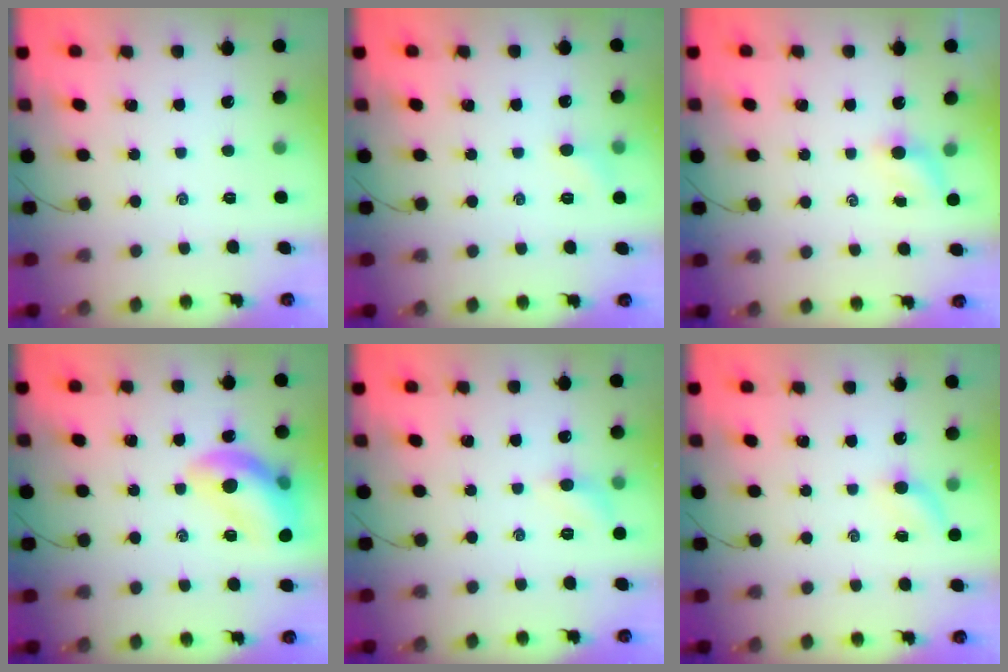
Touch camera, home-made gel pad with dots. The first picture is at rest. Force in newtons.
{"total": 4.2, "press": 4.0, "slide": 1.2}
{"total": 4.0, "press": 3.8, "slide": 1.2}
{"total": 16.1, "press": 15.9, "slide": 1.9}
{"total": 5.4, "press": 5.2, "slide": 1.7}
{"total": 5.3, "press": 5.2, "slide": 1.1}